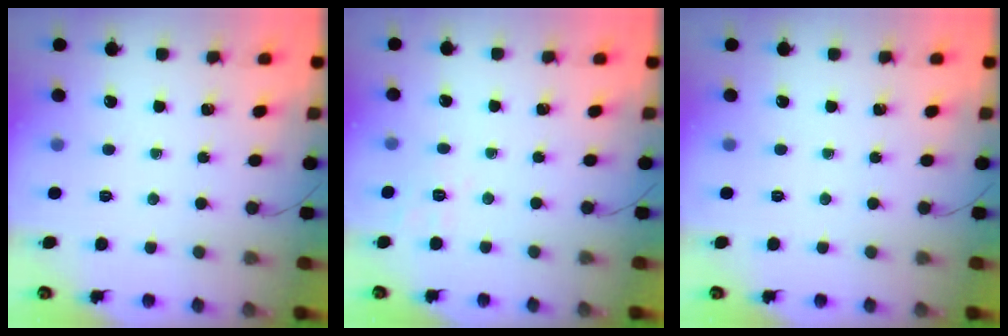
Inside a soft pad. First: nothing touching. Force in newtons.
{"total": 3.1, "press": 2.5, "slide": 1.8}
{"total": 0.0}